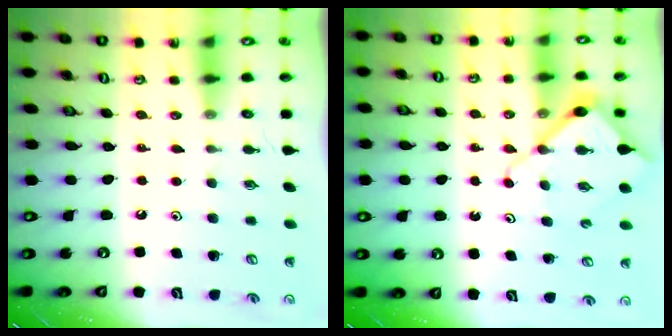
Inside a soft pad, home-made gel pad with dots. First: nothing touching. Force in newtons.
{"total": 9.9, "press": 9.8, "slide": 0.9}